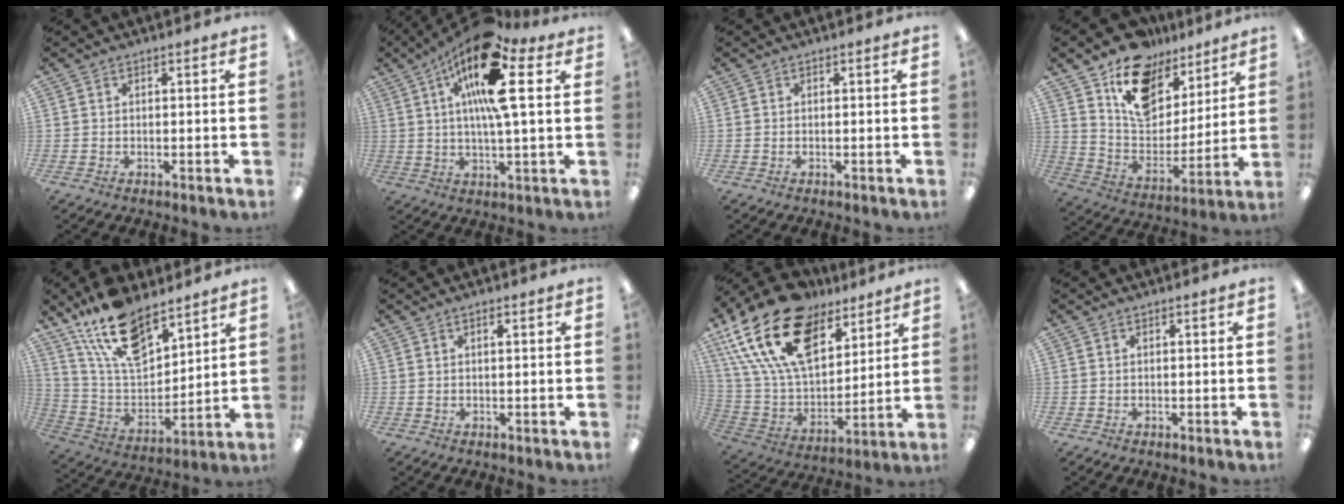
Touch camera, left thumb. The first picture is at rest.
{"total": 17.2, "force": [7.6, 5.1, 14.6], "torque": [-0.256, -0.021, 0.120]}
{"total": 0.0}
{"total": 14.6, "force": [9.6, 9.3, 5.7], "torque": [-0.090, -0.062, 0.177]}
{"total": 18.0, "force": [12.9, 7.9, 9.7], "torque": [-0.187, -0.063, 0.231]}
{"total": 0.9, "force": [0.6, 0.2, 0.6], "torque": [-0.006, -0.001, 0.007]}
{"total": 24.4, "force": [14.0, 13.8, 14.5], "torque": [-0.297, -0.074, 0.251]}
{"total": 0.0}